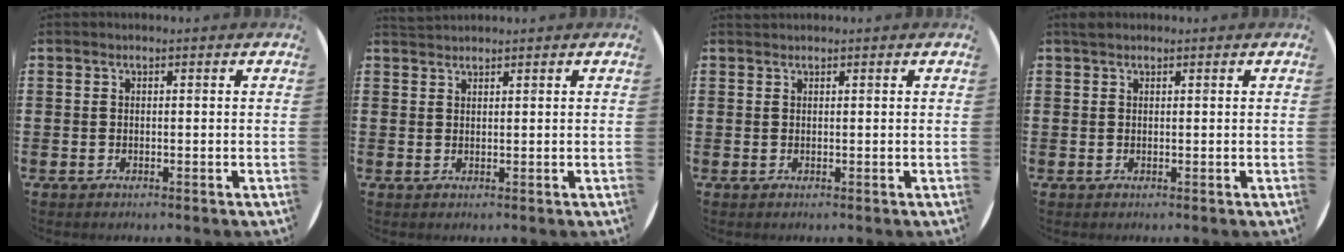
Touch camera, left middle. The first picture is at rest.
{"total": 1.2, "force": [1.2, 0.2, -0.1], "torque": [0.001, 0.001, 0.024]}
{"total": 0.0}
{"total": 0.9, "force": [0.7, 0.4, 0.1], "torque": [0.003, 0.001, 0.013]}